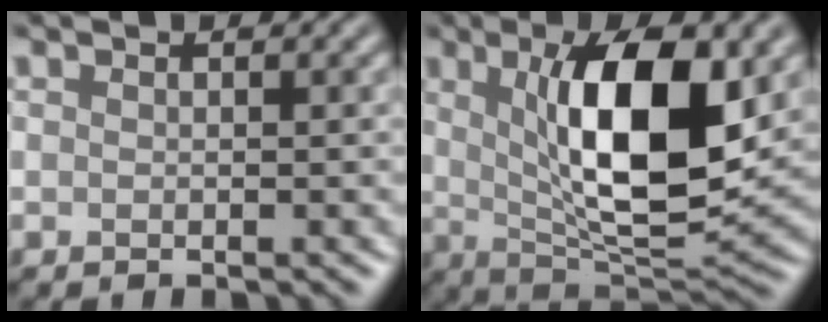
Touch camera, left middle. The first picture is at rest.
{"total": 10.6, "force": [2.4, 3.4, 9.8], "torque": [-0.155, -0.010, 0.047]}